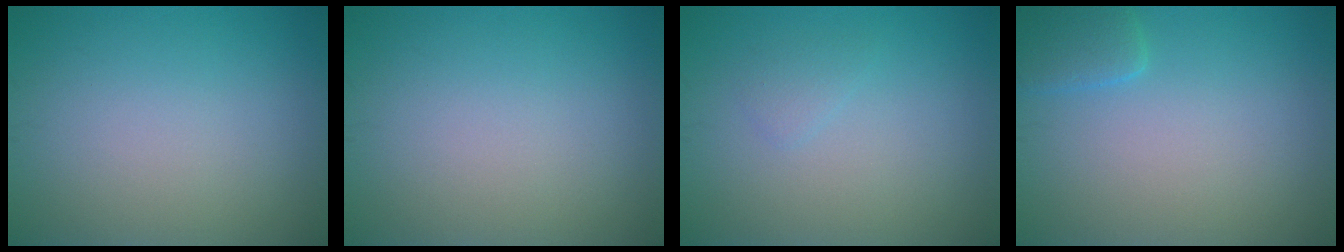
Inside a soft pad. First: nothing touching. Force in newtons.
{"total": 0.0}
{"total": 0.9, "press": 0.9, "slide": 0.0}
{"total": 1.9, "press": 1.9, "slide": 0.3}